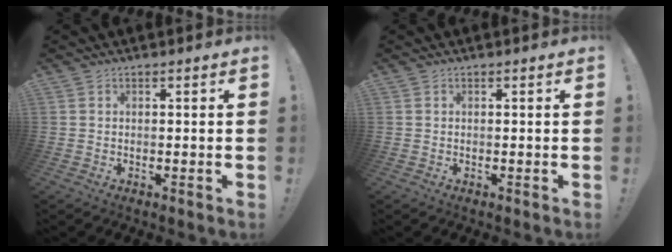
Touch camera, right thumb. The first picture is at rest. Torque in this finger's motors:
{"motor_torque": [0.00, 0.00, -0.01, 0.00, 0.00]}